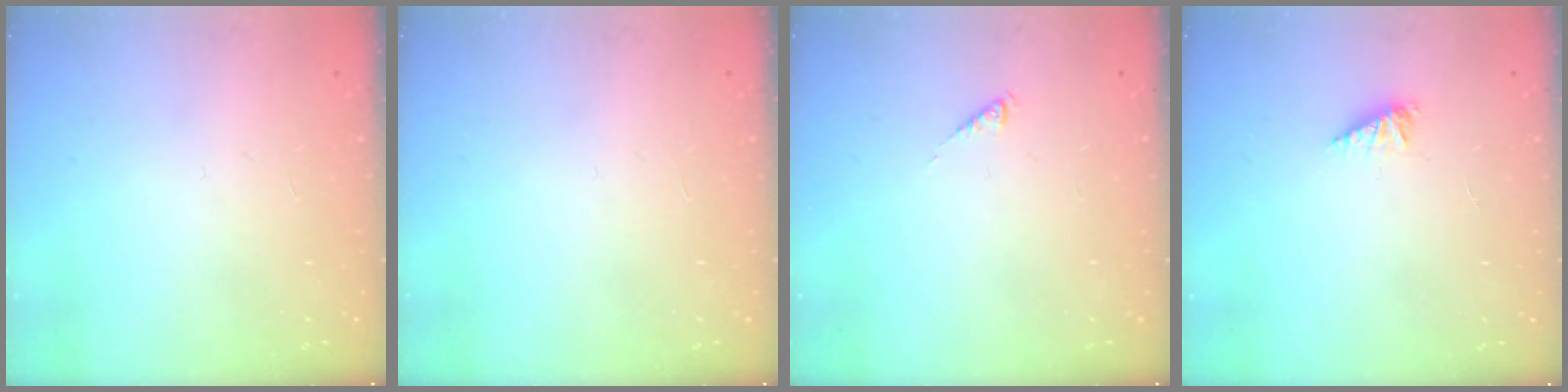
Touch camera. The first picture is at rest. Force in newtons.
{"total": 0.0}
{"total": 0.0}
{"total": 2.4, "press": 2.4, "slide": 0.3}